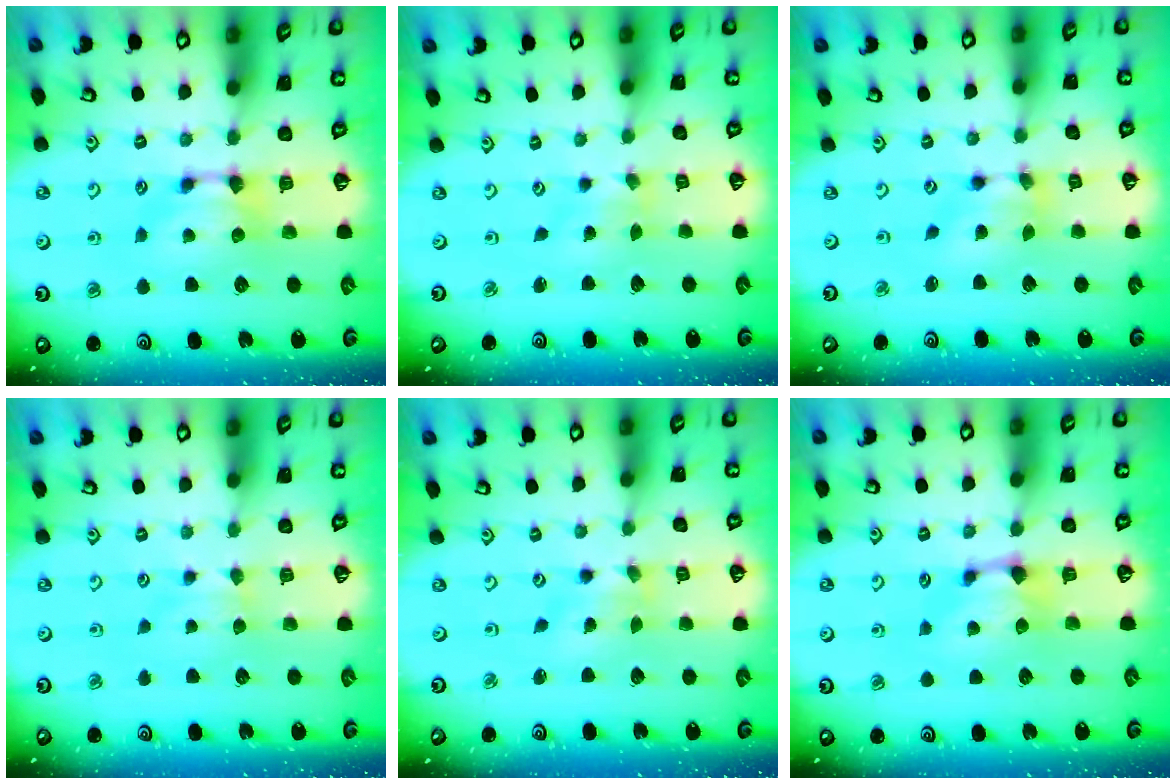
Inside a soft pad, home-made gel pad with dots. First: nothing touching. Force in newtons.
{"total": 2.3, "press": 2.1, "slide": 0.9}
{"total": 3.8, "press": 3.5, "slide": 1.6}
{"total": 2.1, "press": 2.1, "slide": 0.5}
{"total": 2.2, "press": 2.0, "slide": 1.0}
{"total": 0.8, "press": 0.4, "slide": 0.7}